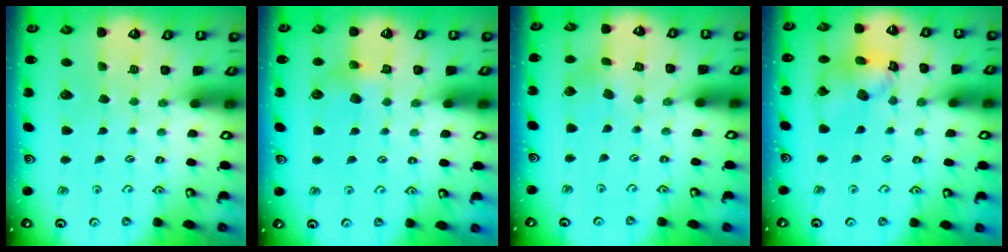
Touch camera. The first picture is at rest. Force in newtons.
{"total": 5.9, "press": 5.8, "slide": 1.1}
{"total": 2.3, "press": 2.3, "slide": 0.3}
{"total": 12.7, "press": 12.6, "slide": 1.5}